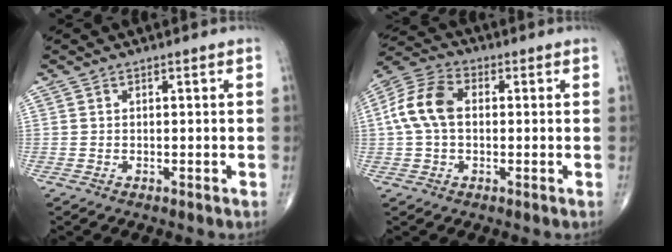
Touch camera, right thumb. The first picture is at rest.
{"total": 10.1, "force": [0.7, 6.6, 7.6], "torque": [-0.159, 0.030, 0.007]}